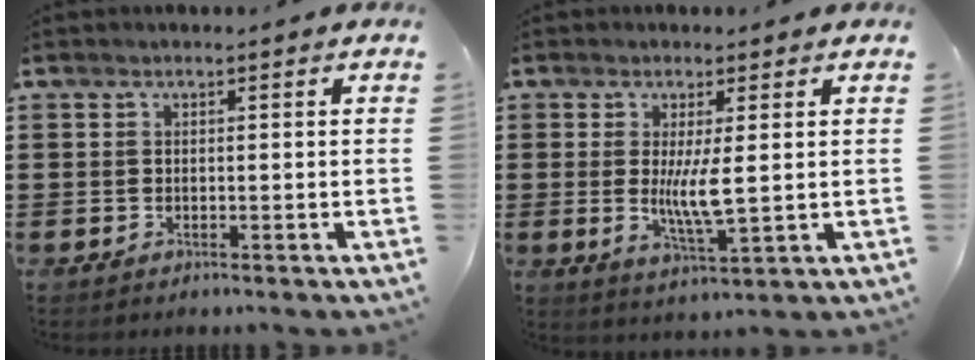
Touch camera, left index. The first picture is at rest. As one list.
[{"total": 5.9, "force": [0.5, 1.1, 5.7], "torque": [-0.106, -0.010, 0.005]}]